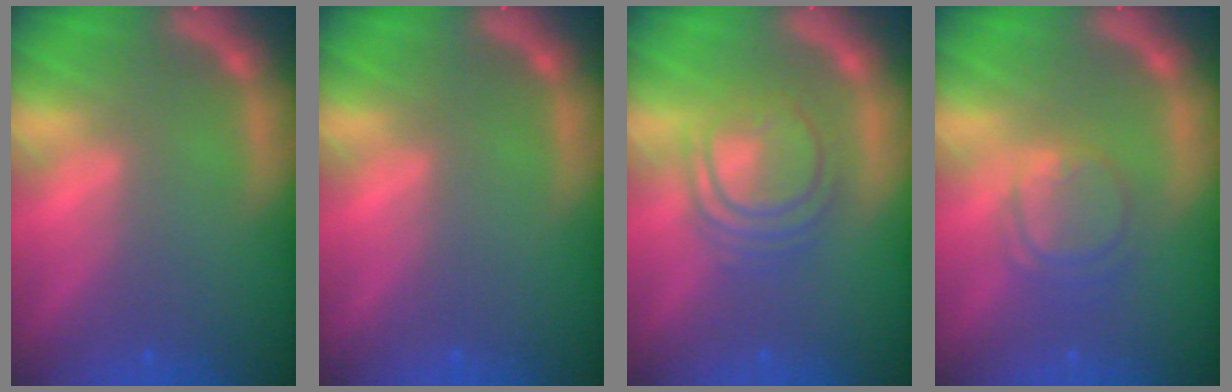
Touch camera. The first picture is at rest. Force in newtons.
{"total": 0.0}
{"total": 6.0}
{"total": 4.0}